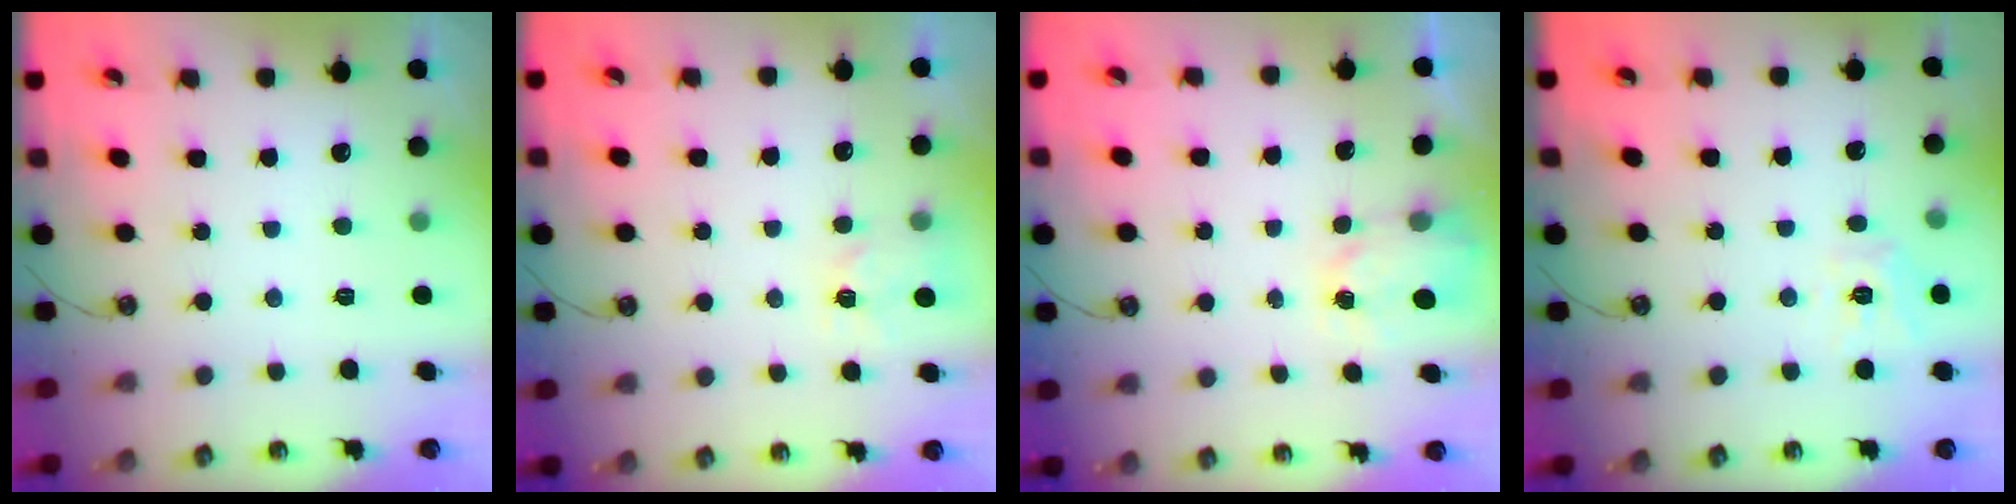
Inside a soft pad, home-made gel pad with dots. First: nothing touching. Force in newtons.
{"total": 2.9, "press": 2.8, "slide": 0.4}
{"total": 2.9, "press": 2.8, "slide": 0.4}
{"total": 9.4, "press": 9.3, "slide": 0.8}